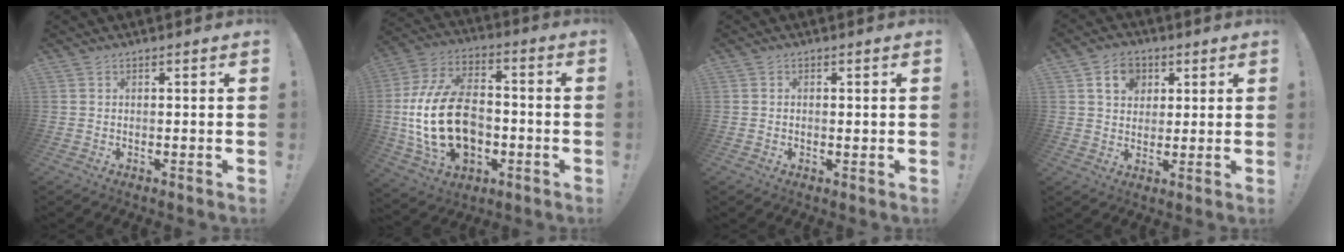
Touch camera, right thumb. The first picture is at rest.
{"total": 24.1, "force": [-3.3, 16.1, 17.7], "torque": [-0.342, 0.029, -0.042]}
{"total": 0.5, "force": [-0.1, 0.4, 0.3], "torque": [-0.009, 0.003, -0.001]}
{"total": 8.5, "force": [3.6, 6.9, 3.4], "torque": [-0.051, -0.005, 0.069]}